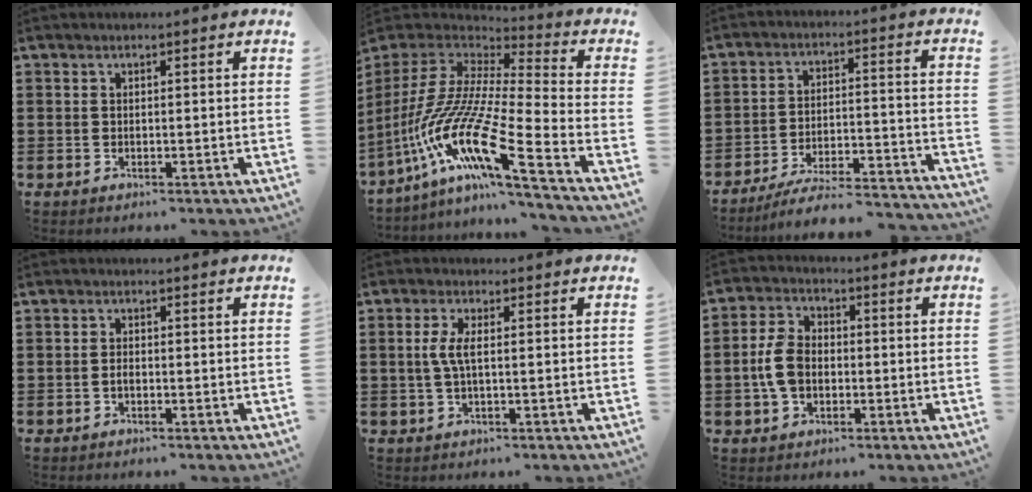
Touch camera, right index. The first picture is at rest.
{"total": 15.3, "force": [-9.1, 1.4, 12.3], "torque": [-0.275, -0.023, -0.182]}
{"total": 6.9, "force": [-5.8, 0.6, 3.6], "torque": [-0.052, -0.001, -0.114]}
{"total": 0.9, "force": [-0.4, 0.3, 0.8], "torque": [-0.018, -0.006, -0.006]}
{"total": 3.3, "force": [0.2, 0.3, 3.3], "torque": [-0.078, -0.007, -0.004]}
{"total": 5.7, "force": [-0.7, 3.6, 4.4], "torque": [-0.113, -0.001, -0.020]}